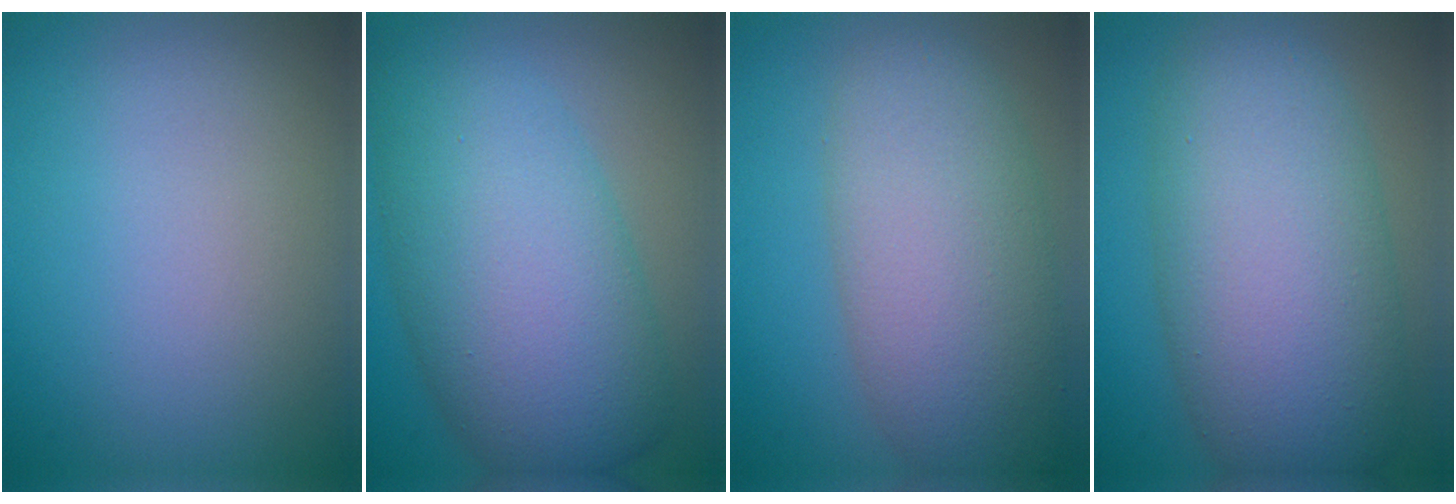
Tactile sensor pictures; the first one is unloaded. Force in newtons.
{"total": 11.0, "press": 11.0, "slide": 0.4}
{"total": 8.1, "press": 8.1, "slide": 0.6}
{"total": 10.8, "press": 10.8, "slide": 0.4}